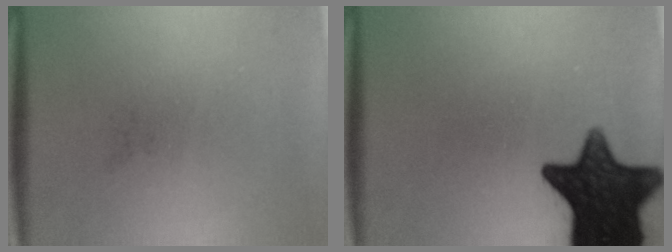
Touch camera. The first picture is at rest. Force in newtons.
{"total": 15.4}